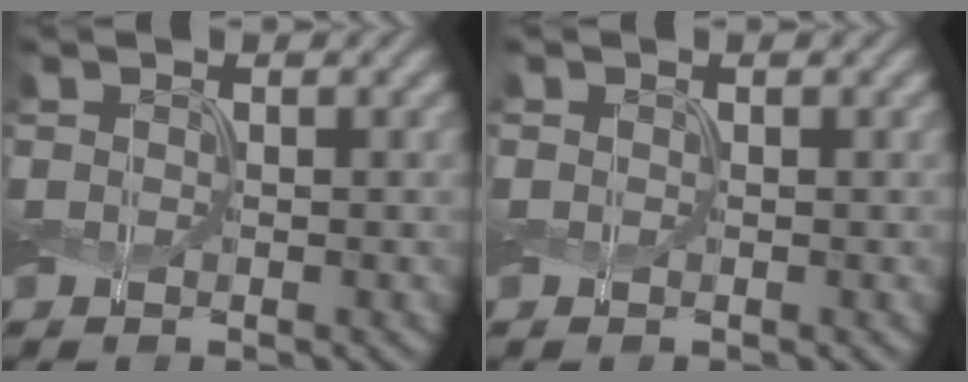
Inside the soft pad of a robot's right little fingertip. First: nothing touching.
{"total": 0.0}